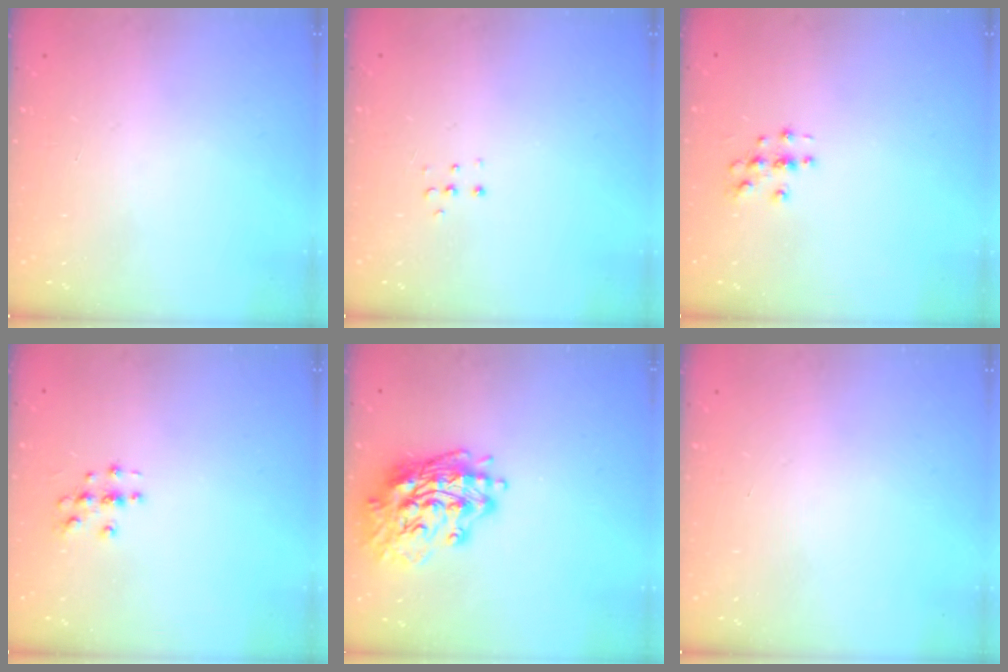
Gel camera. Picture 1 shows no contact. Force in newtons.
{"total": 3.8, "press": 3.7, "slide": 0.7}
{"total": 2.8, "press": 2.8, "slide": 0.3}
{"total": 2.8, "press": 2.8, "slide": 0.3}
{"total": 17.1, "press": 16.9, "slide": 2.4}
{"total": 0.0}